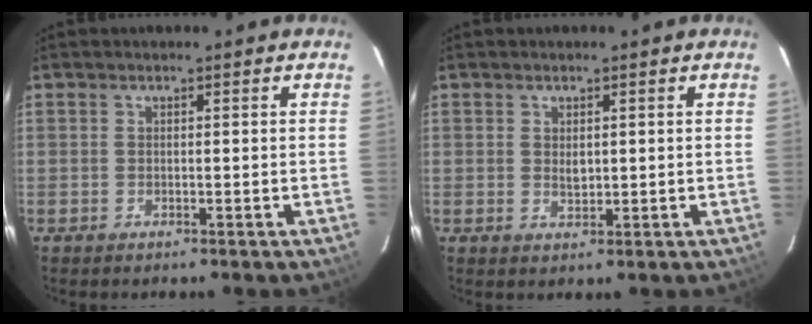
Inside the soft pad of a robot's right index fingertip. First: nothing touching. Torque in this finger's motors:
{"motor_torque": [-0.01, 0.06, 0.03, 0.00]}